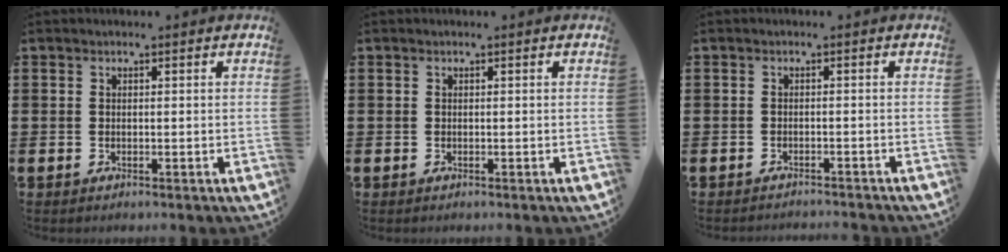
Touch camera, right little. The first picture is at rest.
{"total": 0.0}
{"total": 1.0, "force": [-1.0, -0.1, 0.0], "torque": [-0.001, 0.001, -0.021]}